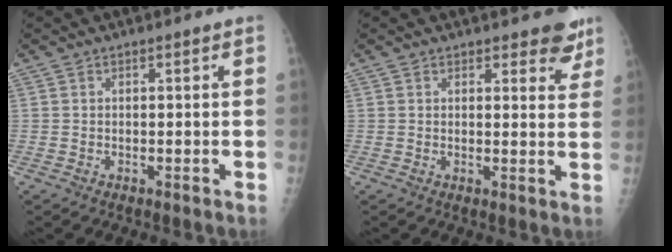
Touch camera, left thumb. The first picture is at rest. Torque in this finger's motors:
{"motor_torque": [3.25, 1.77, 0.60, 0.00, 0.01]}